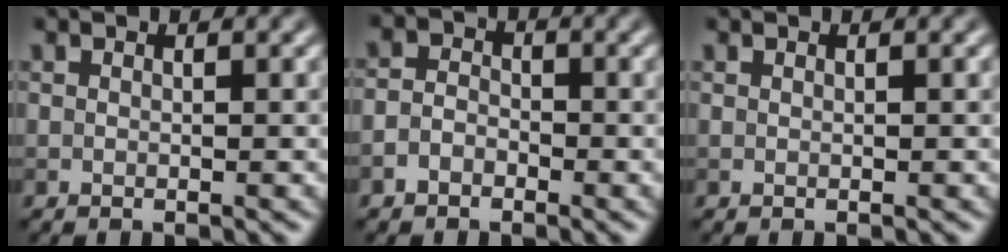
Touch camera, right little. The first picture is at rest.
{"total": 2.0, "force": [-1.1, 1.5, 0.8], "torque": [-0.007, 0.005, -0.031]}
{"total": 0.0}